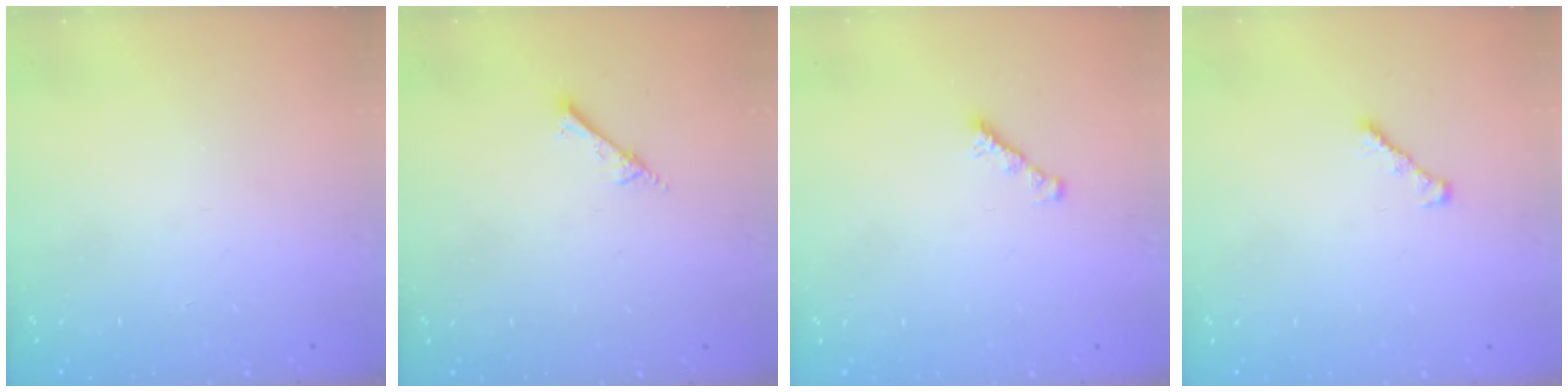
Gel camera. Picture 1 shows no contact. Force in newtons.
{"total": 2.2, "press": 2.2, "slide": 0.3}
{"total": 1.7, "press": 1.6, "slide": 0.5}
{"total": 2.5, "press": 2.4, "slide": 0.6}